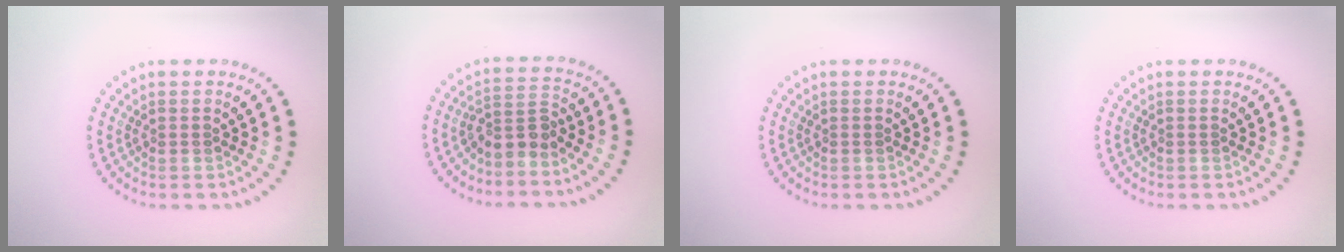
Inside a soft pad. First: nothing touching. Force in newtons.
{"total": 2.7, "press": 2.0, "slide": 1.8}
{"total": 0.0}
{"total": 0.0}